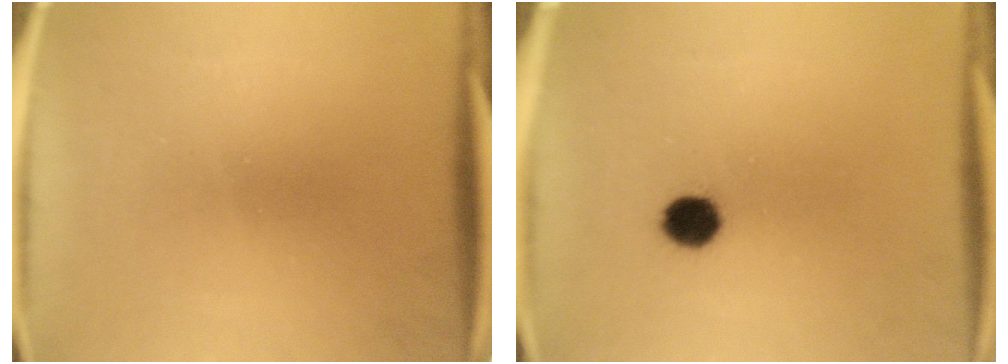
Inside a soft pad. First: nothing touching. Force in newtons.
{"total": 4.9}